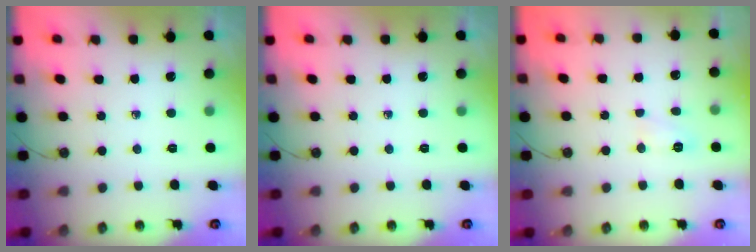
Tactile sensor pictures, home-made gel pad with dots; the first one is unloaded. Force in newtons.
{"total": 0.0}
{"total": 6.3, "press": 6.2, "slide": 0.9}